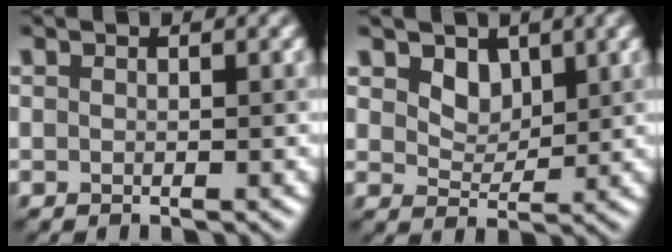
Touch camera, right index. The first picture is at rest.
{"total": 2.6, "force": [1.4, 1.8, 1.2], "torque": [-0.030, -0.010, 0.019]}